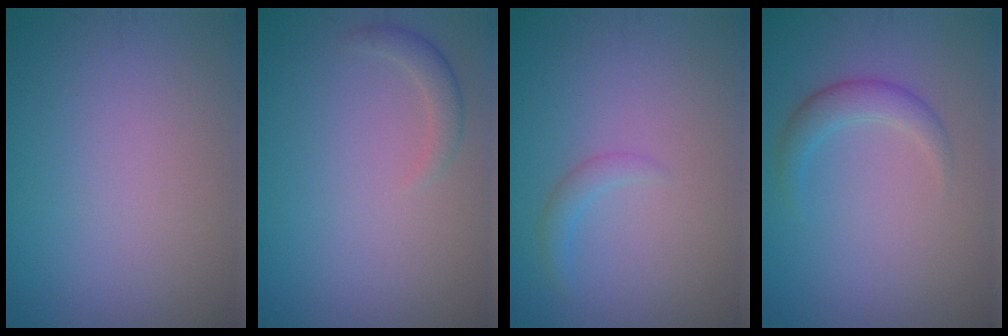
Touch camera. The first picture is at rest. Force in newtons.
{"total": 1.5, "press": 1.5, "slide": 0.1}
{"total": 1.2, "press": 1.2, "slide": 0.1}
{"total": 2.2, "press": 2.2, "slide": 0.1}